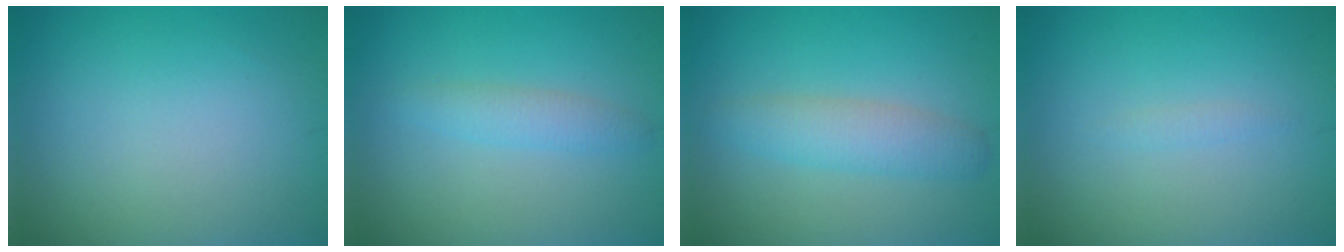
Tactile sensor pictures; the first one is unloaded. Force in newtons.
{"total": 1.8, "press": 1.8, "slide": 0.1}
{"total": 3.0, "press": 3.0, "slide": 0.1}
{"total": 0.6, "press": 0.6, "slide": 0.0}